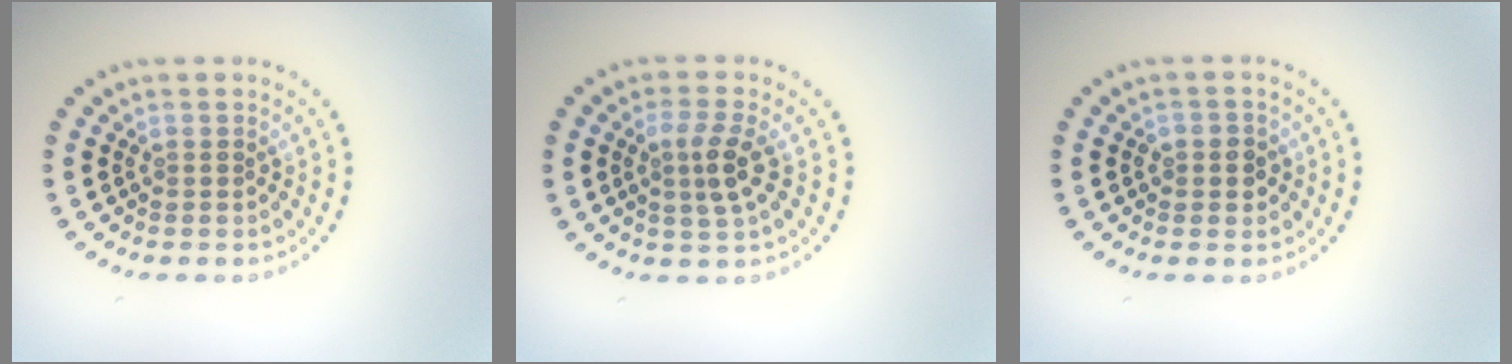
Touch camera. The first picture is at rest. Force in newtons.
{"total": 2.7, "press": 2.5, "slide": 1.1}
{"total": 1.8, "press": 1.7, "slide": 0.6}